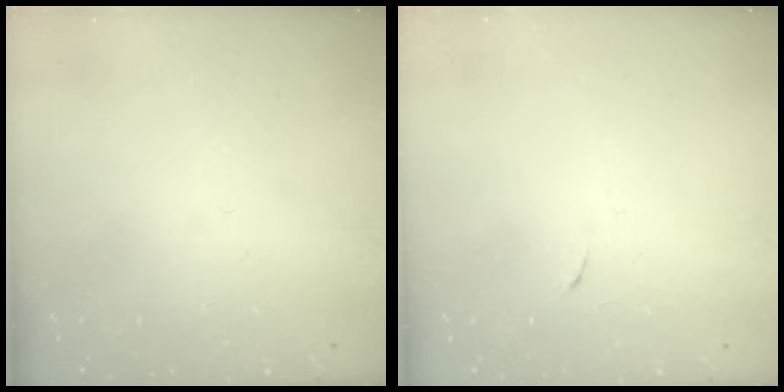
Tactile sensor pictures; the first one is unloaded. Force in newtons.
{"total": 4.0, "press": 3.9, "slide": 0.8}